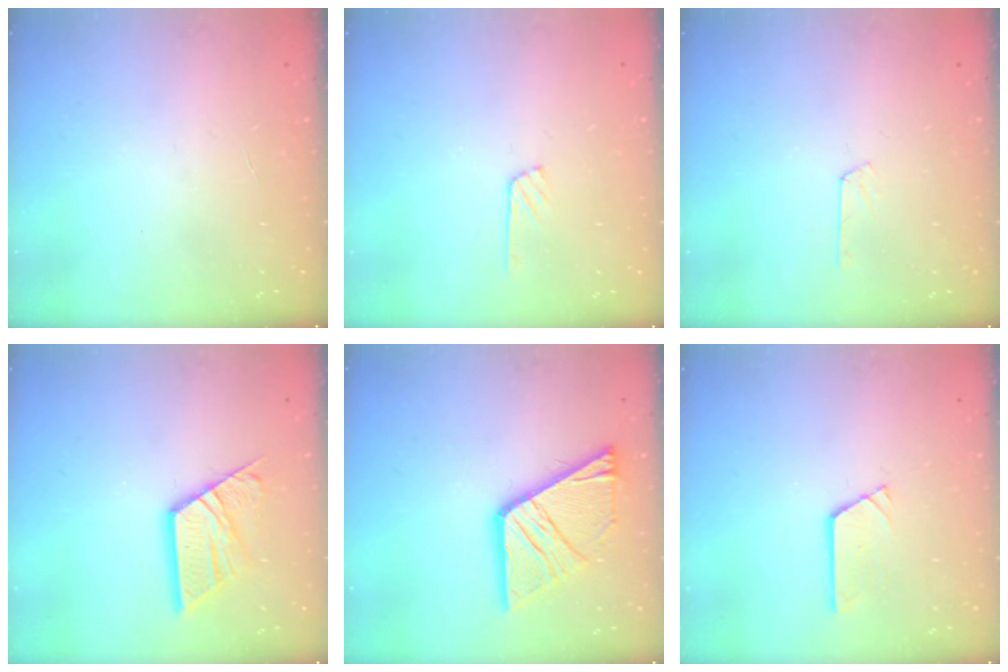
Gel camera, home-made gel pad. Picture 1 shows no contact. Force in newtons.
{"total": 6.3, "press": 6.3, "slide": 0.7}
{"total": 2.9, "press": 2.9, "slide": 0.3}
{"total": 14.1, "press": 14.0, "slide": 1.3}
{"total": 15.6, "press": 15.5, "slide": 1.6}
{"total": 2.9, "press": 2.9, "slide": 0.2}